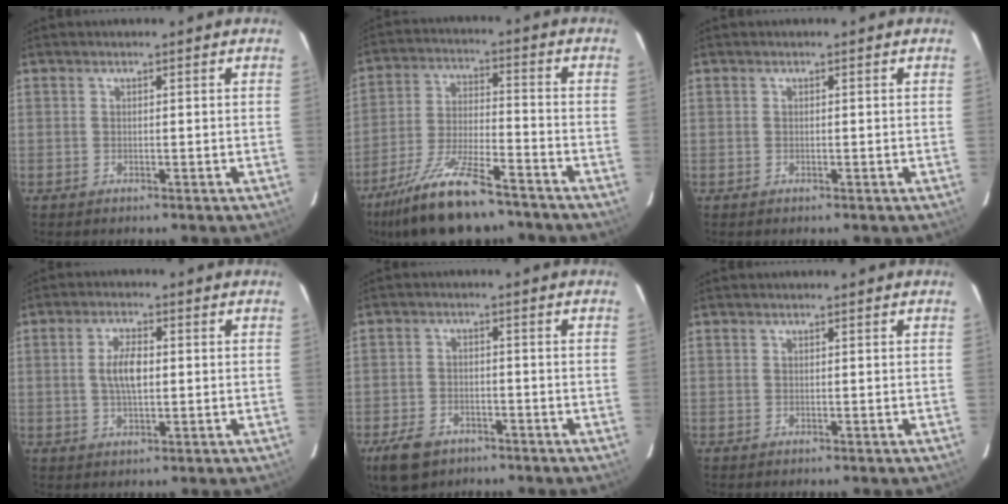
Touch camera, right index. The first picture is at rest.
{"total": 17.2, "force": [-13.4, 4.5, 9.8], "torque": [-0.204, -0.027, -0.232]}
{"total": 0.0}
{"total": 5.4, "force": [0.2, 2.3, 4.9], "torque": [-0.093, 0.005, 0.007]}
{"total": 8.6, "force": [-5.6, 5.3, 3.7], "torque": [-0.103, 0.002, -0.094]}
{"total": 0.0}